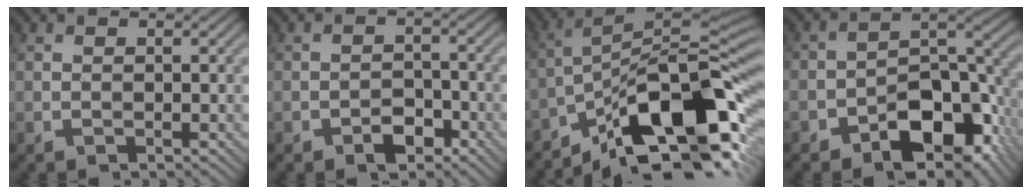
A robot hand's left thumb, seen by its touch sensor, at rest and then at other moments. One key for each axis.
{"total": 3.1, "fx": -2.0, "fy": 1.8, "fz": 1.4, "tx": -0.016, "ty": 0.004, "tz": -0.038}
{"total": 15.9, "fx": -9.1, "fy": 5.1, "fz": 12.0, "tx": -0.204, "ty": 0.009, "tz": -0.166}
{"total": 11.4, "fx": -6.2, "fy": 6.5, "fz": 7.0, "tx": -0.094, "ty": -0.005, "tz": -0.114}